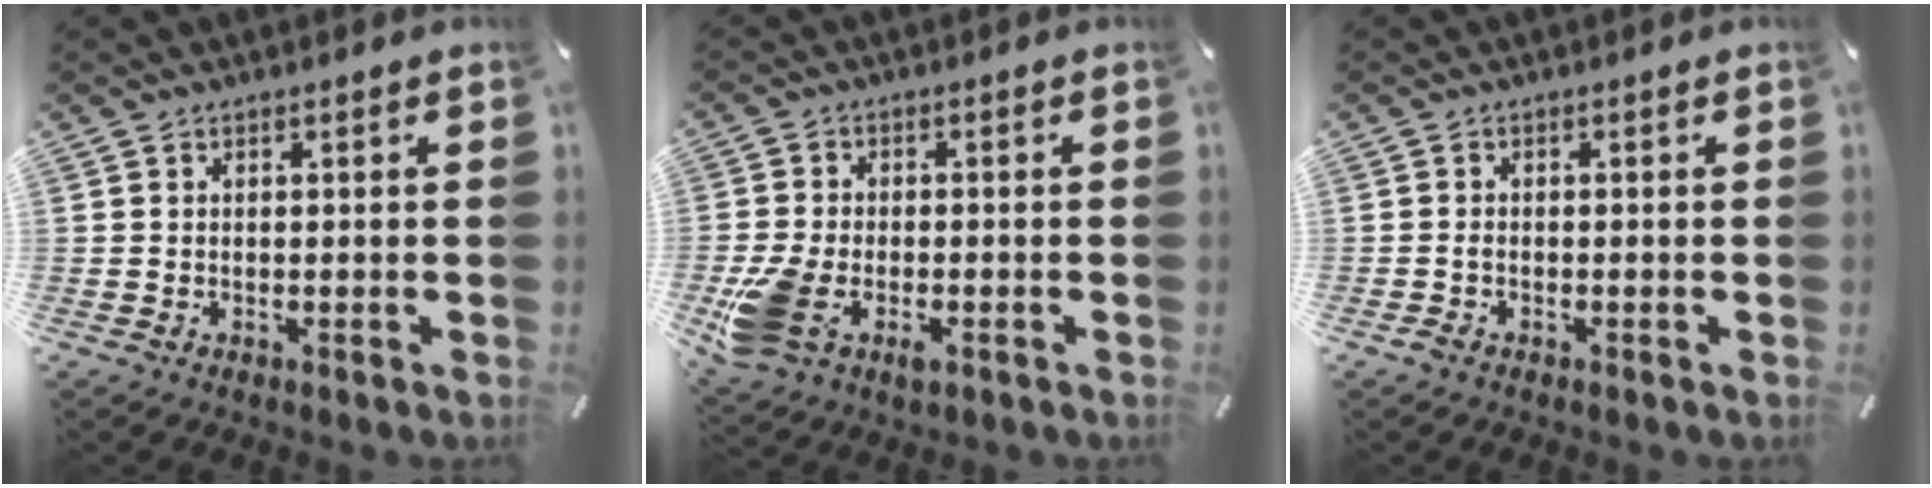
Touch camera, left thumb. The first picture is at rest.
{"total": 7.7, "force": [-3.1, 4.9, 5.1], "torque": [-0.126, 0.001, -0.056]}
{"total": 1.1, "force": [-0.8, 0.5, 0.6], "torque": [-0.013, 0.000, -0.015]}